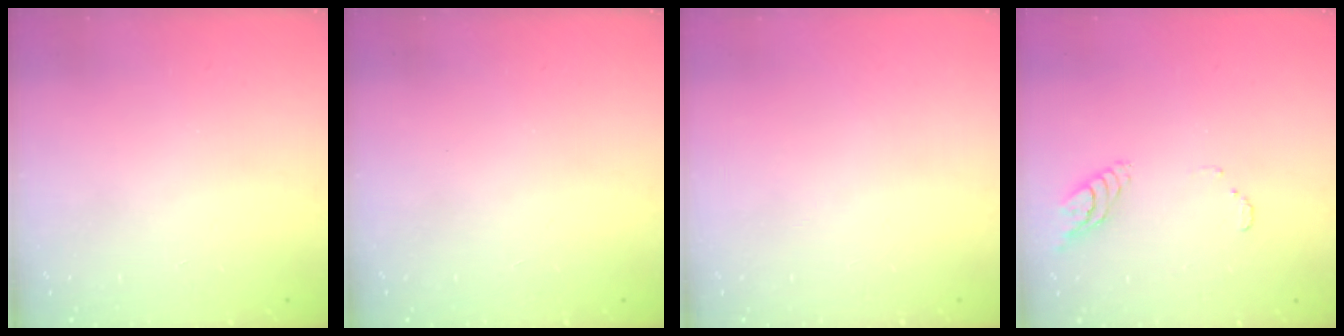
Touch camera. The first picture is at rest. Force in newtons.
{"total": 0.0}
{"total": 0.0}
{"total": 6.7, "press": 6.7, "slide": 0.6}